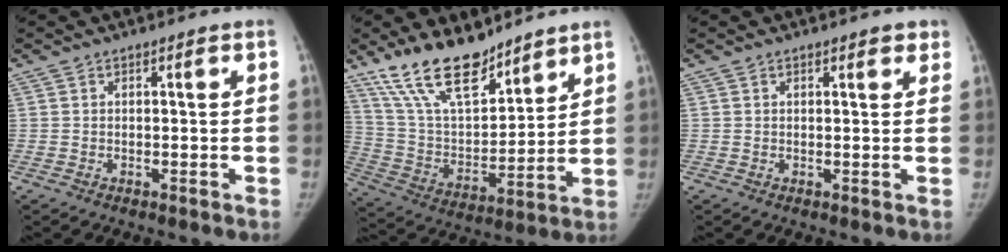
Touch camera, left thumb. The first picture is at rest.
{"total": 18.1, "force": [13.7, 7.0, 9.6], "torque": [-0.136, -0.072, 0.260]}
{"total": 1.8, "force": [1.3, 0.8, 1.0], "torque": [0.002, -0.004, 0.012]}